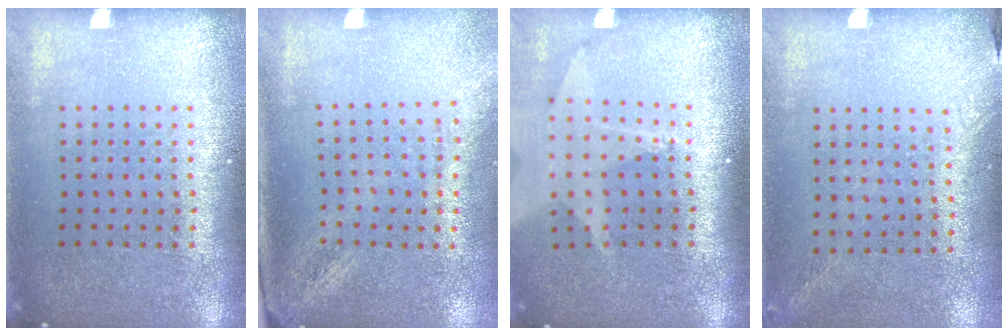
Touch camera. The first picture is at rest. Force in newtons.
{"total": 2.0, "press": 1.6, "slide": 1.3}
{"total": 1.7, "press": 1.5, "slide": 0.9}
{"total": 1.4, "press": 1.1, "slide": 0.9}